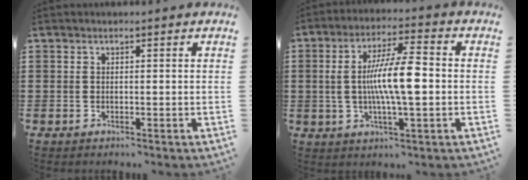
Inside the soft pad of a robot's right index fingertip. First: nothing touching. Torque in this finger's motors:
{"motor_torque": [1.49, -0.27, 0.55, 0.21]}